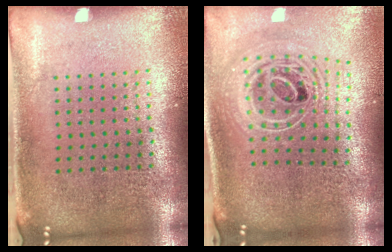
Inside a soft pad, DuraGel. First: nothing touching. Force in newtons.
{"total": 2.6, "press": 1.9, "slide": 1.8}